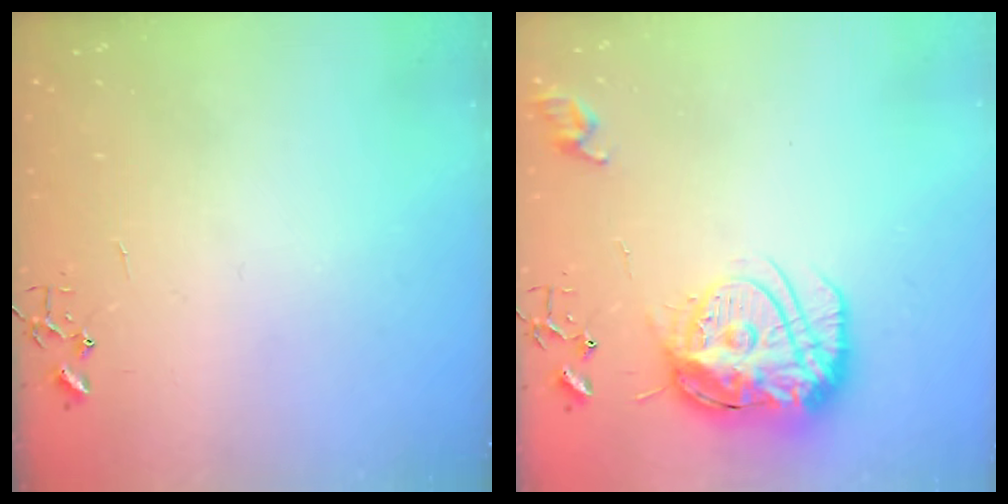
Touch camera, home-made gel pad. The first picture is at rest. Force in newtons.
{"total": 17.6, "press": 17.5, "slide": 1.6}